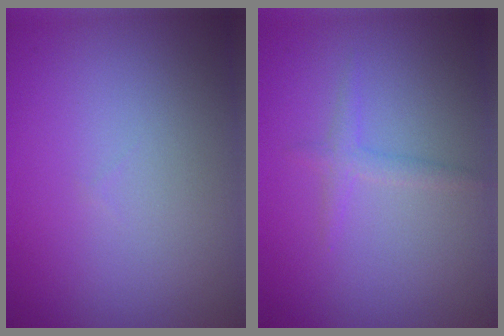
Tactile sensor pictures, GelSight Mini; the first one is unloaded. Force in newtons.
{"total": 1.3, "press": 1.3, "slide": 0.1}